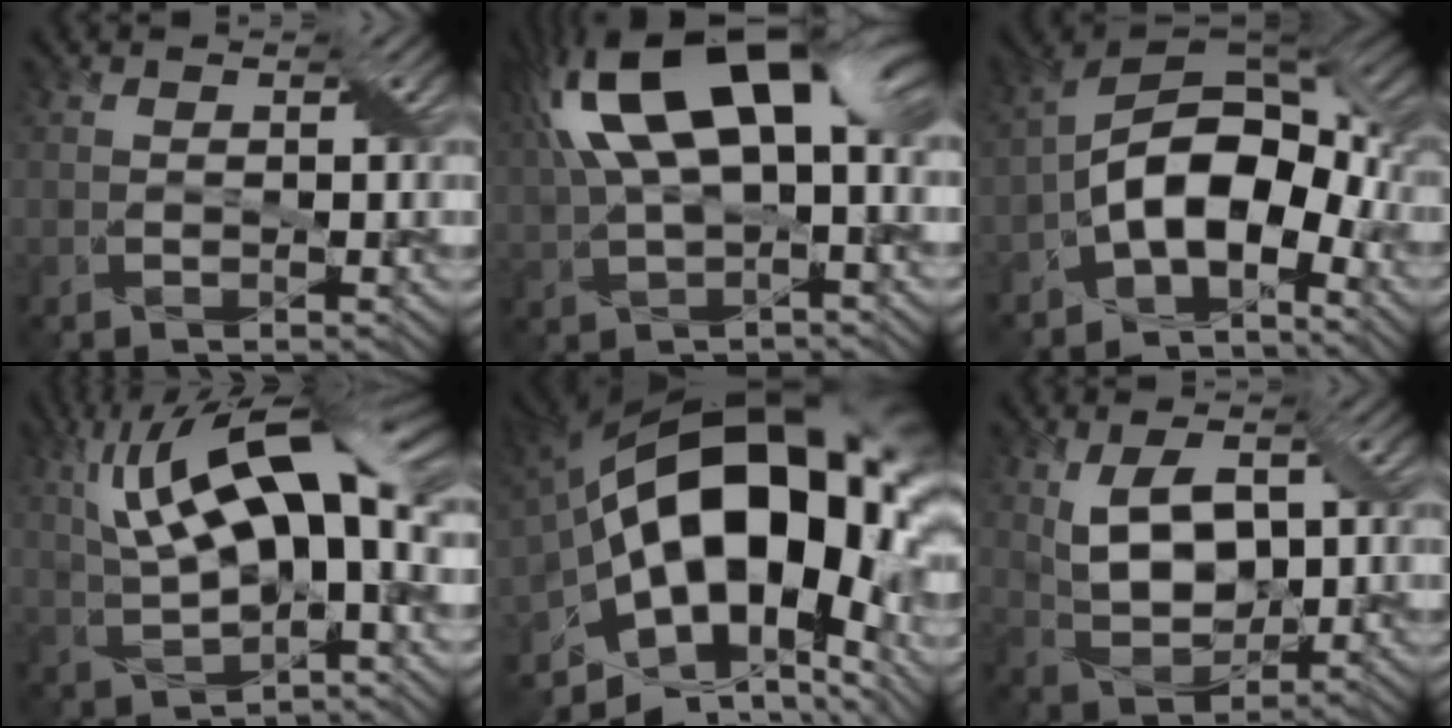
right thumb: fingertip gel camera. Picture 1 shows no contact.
{"total": 17.4, "force": [5.1, 8.1, 14.6], "torque": [-0.279, 0.034, 0.082]}
{"total": 12.8, "force": [-4.7, 7.1, 9.6], "torque": [-0.166, -0.006, -0.106]}
{"total": 15.2, "force": [4.6, 5.5, 13.4], "torque": [-0.250, 0.023, 0.075]}
{"total": 21.5, "force": [-0.6, 13.4, 16.8], "torque": [-0.285, -0.039, -0.001]}
{"total": 8.2, "force": [1.6, 4.7, 6.5], "torque": [-0.135, 0.000, 0.029]}